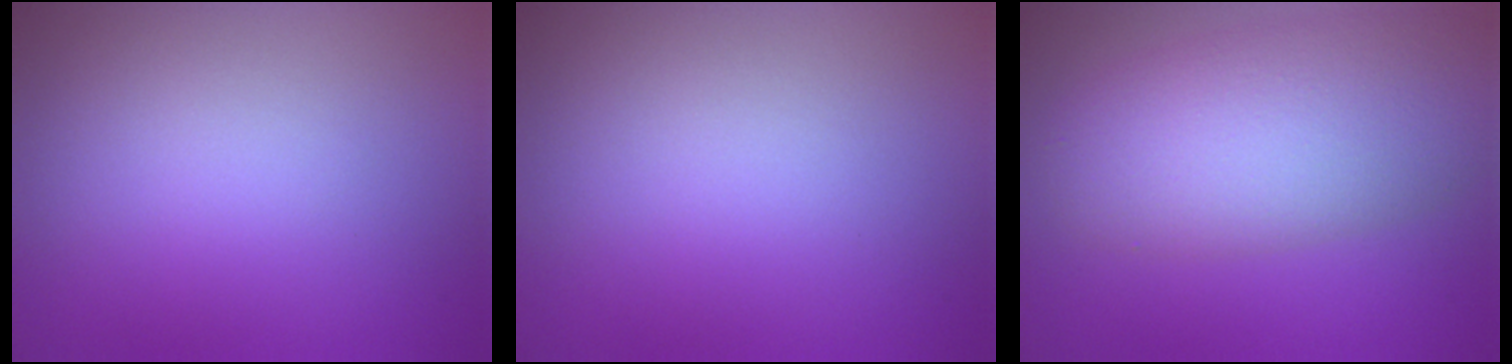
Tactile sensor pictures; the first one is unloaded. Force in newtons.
{"total": 0.0}
{"total": 7.7, "press": 7.7, "slide": 0.6}